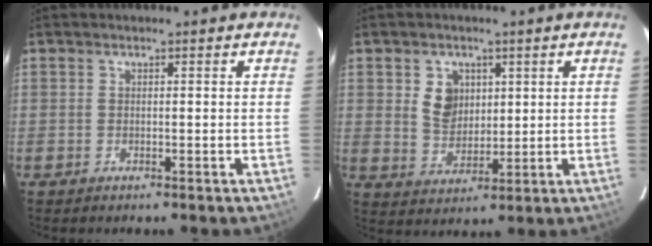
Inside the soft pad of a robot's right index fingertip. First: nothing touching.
{"total": 6.2, "force": [2.0, 5.0, 3.2], "torque": [-0.055, 0.005, 0.046]}